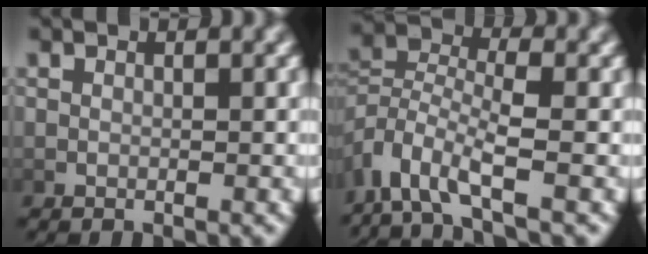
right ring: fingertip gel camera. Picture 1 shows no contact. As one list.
[{"total": 5.9, "force": [-2.3, 3.5, 4.2], "torque": [-0.102, -0.028, -0.031]}]